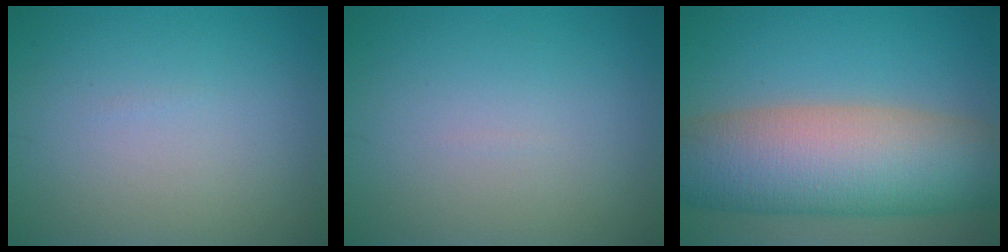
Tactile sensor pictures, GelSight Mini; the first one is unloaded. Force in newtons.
{"total": 0.0}
{"total": 12.5, "press": 12.5, "slide": 0.6}